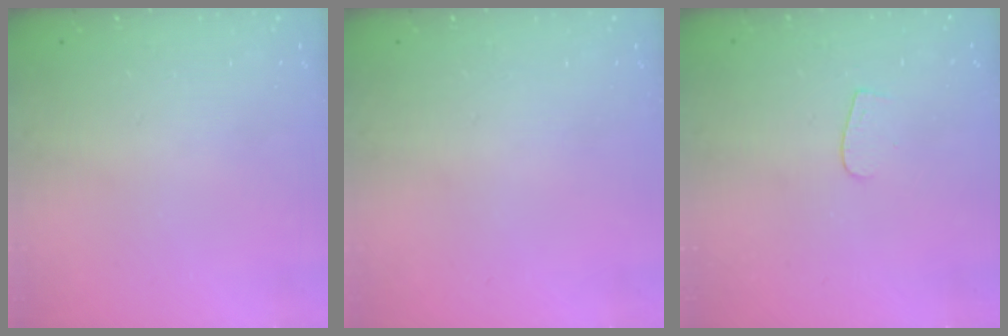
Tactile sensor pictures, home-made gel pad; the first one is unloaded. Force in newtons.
{"total": 0.0}
{"total": 3.9, "press": 3.9, "slide": 0.4}